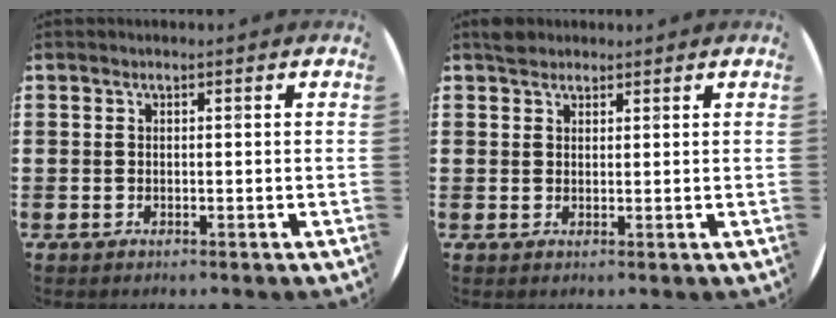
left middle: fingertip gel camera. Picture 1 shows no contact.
{"total": 1.7, "force": [1.5, 0.7, 0.2], "torque": [0.001, 0.001, 0.029]}